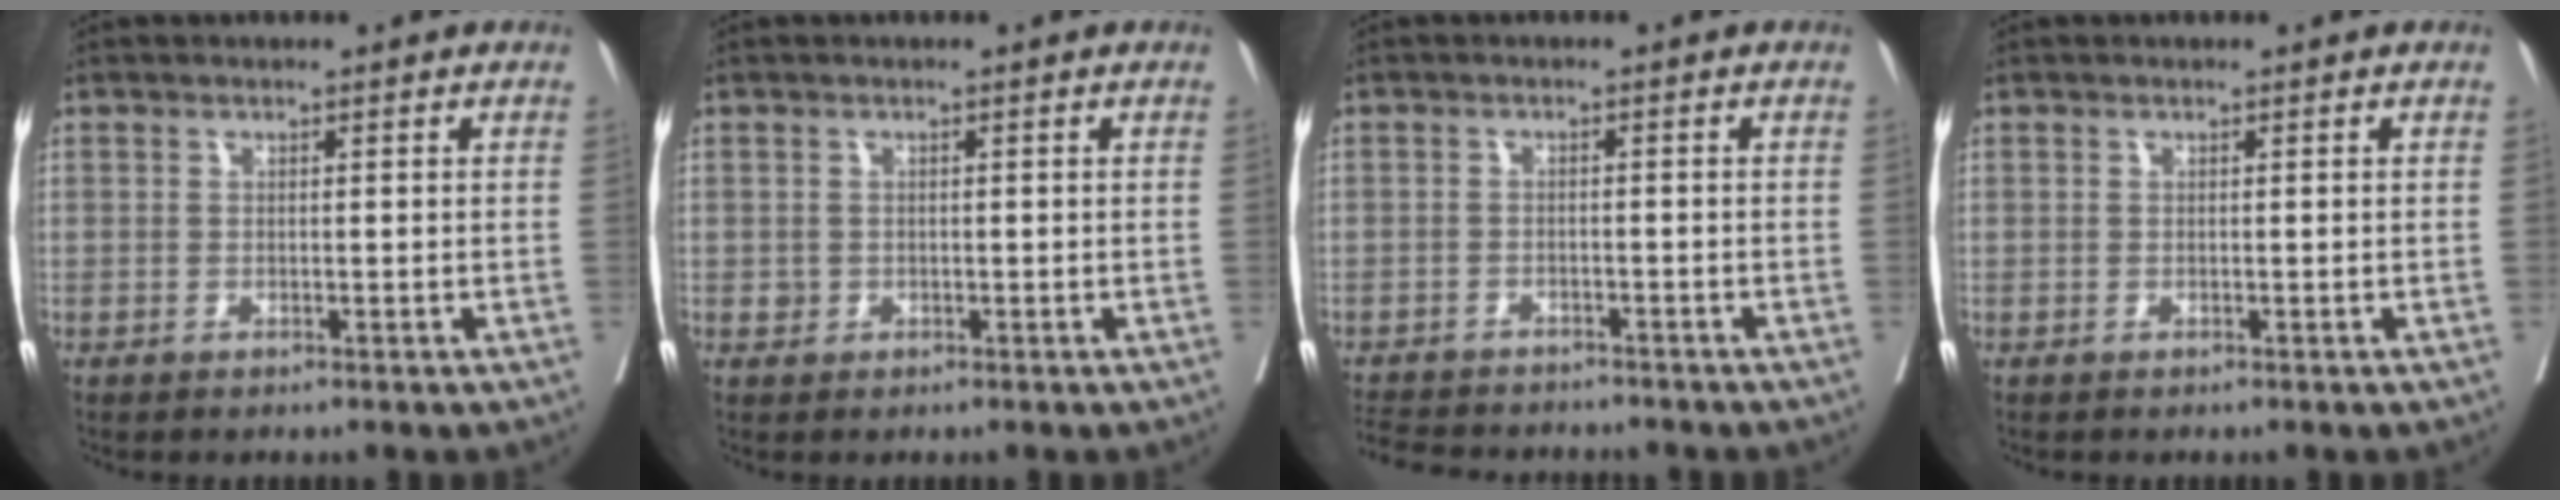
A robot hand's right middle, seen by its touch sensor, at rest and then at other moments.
{"total": 0.9, "force": [-0.2, 0.9, 0.2], "torque": [-0.001, 0.003, -0.001]}
{"total": 10.4, "force": [-9.6, 2.5, 3.2], "torque": [-0.070, -0.007, -0.132]}
{"total": 0.0}